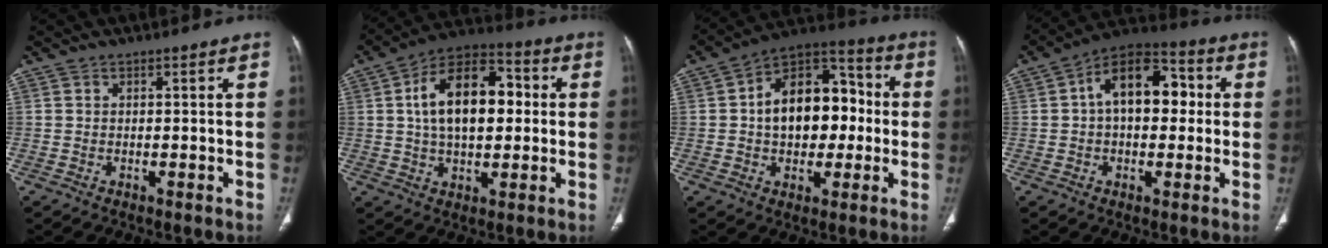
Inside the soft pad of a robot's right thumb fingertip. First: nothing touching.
{"total": 16.4, "force": [2.1, 9.6, 13.1], "torque": [-0.193, 0.024, 0.027]}
{"total": 17.3, "force": [0.3, 11.6, 12.8], "torque": [-0.148, 0.039, -0.003]}
{"total": 14.0, "force": [1.7, 8.7, 10.8], "torque": [-0.135, 0.036, 0.014]}